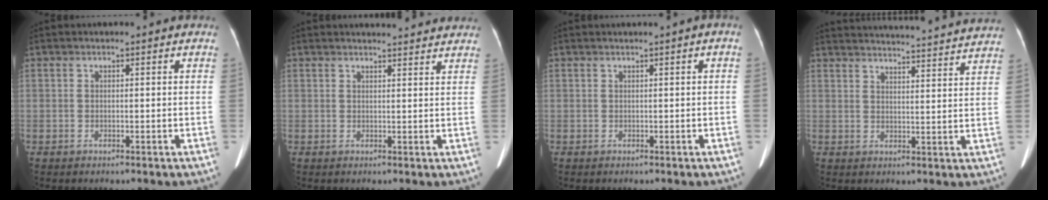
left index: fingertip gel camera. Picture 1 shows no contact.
{"total": 8.0, "force": [7.6, 0.9, 2.3], "torque": [-0.027, 0.010, 0.075]}
{"total": 0.7, "force": [-0.2, -0.1, 0.7], "torque": [-0.011, -0.003, 0.001]}
{"total": 25.4, "force": [24.5, 1.1, 6.7], "torque": [-0.101, -0.023, 0.301]}